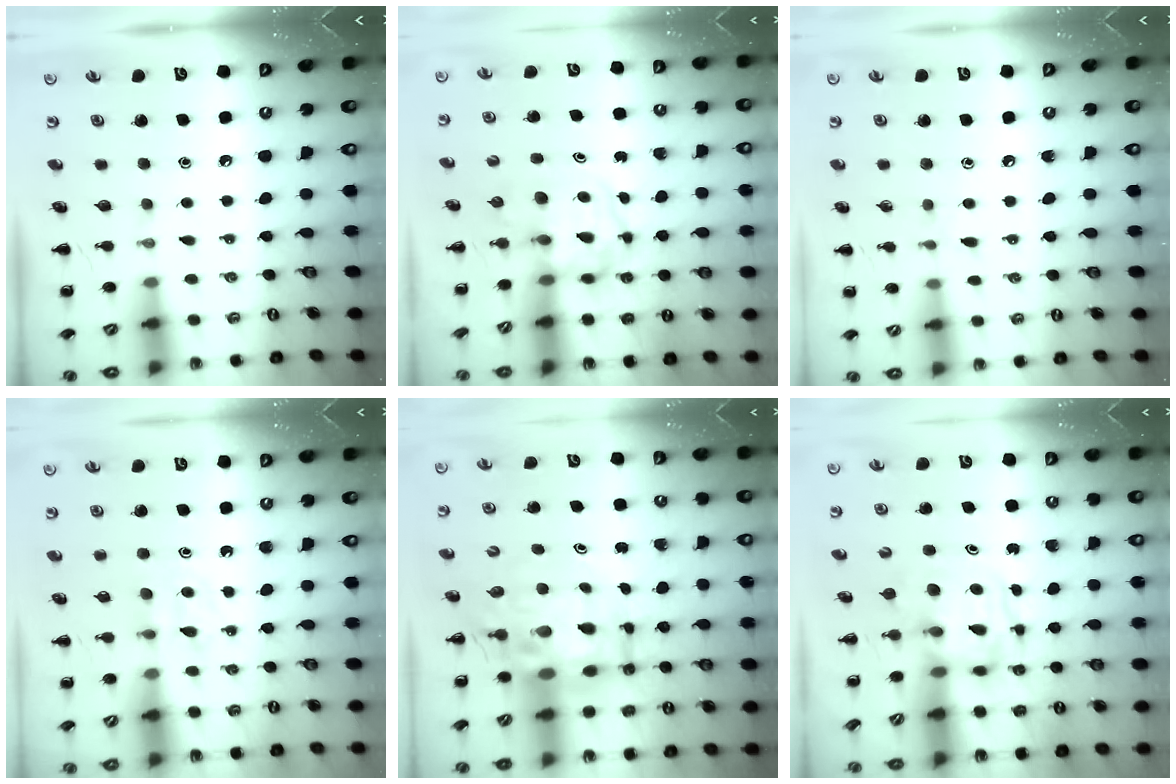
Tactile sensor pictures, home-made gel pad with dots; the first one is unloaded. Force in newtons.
{"total": 4.0, "press": 3.9, "slide": 0.6}
{"total": 5.4, "press": 5.0, "slide": 2.2}
{"total": 4.1, "press": 3.9, "slide": 1.3}
{"total": 9.7, "press": 9.2, "slide": 3.1}
{"total": 3.6, "press": 3.6, "slide": 0.4}